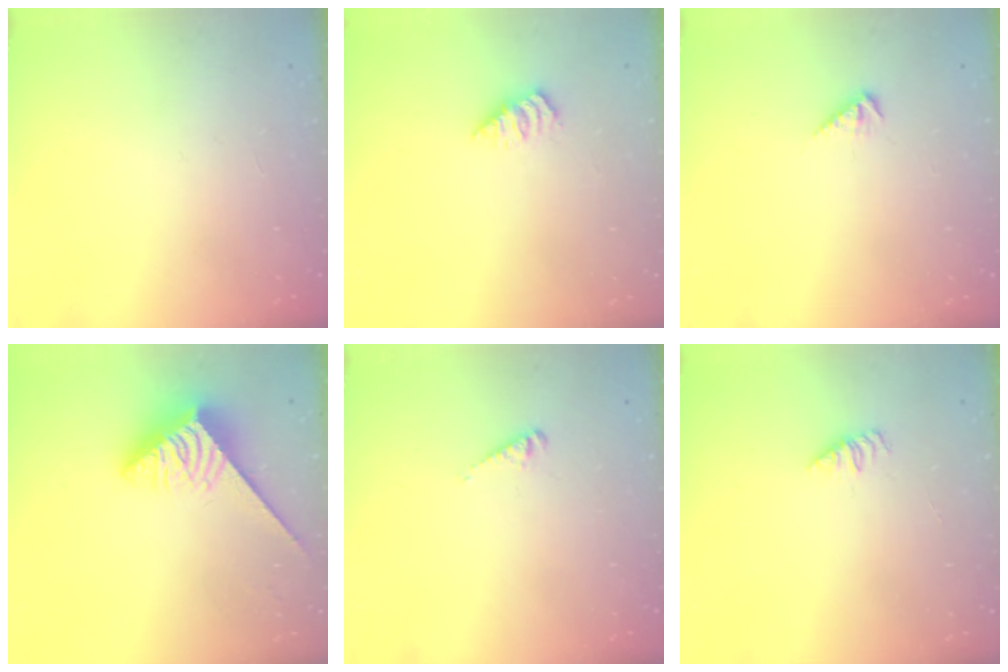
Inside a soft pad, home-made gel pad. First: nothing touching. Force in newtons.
{"total": 1.7, "press": 1.7, "slide": 0.2}
{"total": 3.2, "press": 3.2, "slide": 0.6}
{"total": 3.6, "press": 3.5, "slide": 0.4}
{"total": 3.1, "press": 3.1, "slide": 0.3}
{"total": 1.4, "press": 1.3, "slide": 0.3}